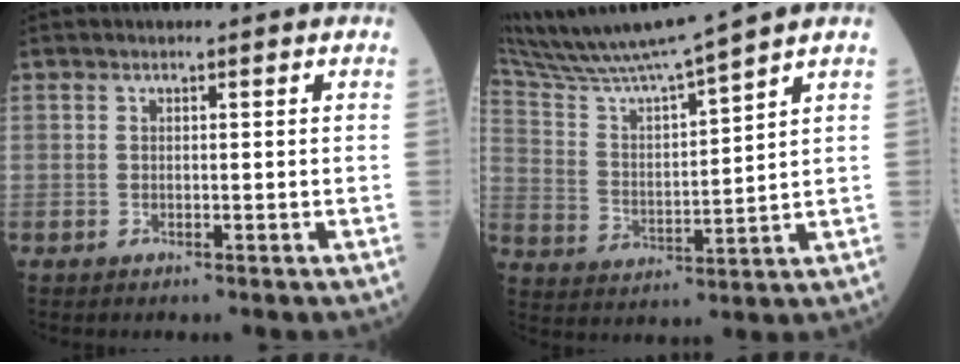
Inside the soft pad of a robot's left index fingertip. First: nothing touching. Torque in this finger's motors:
{"motor_torque": [0.87, -1.28, 0.24, 0.10]}